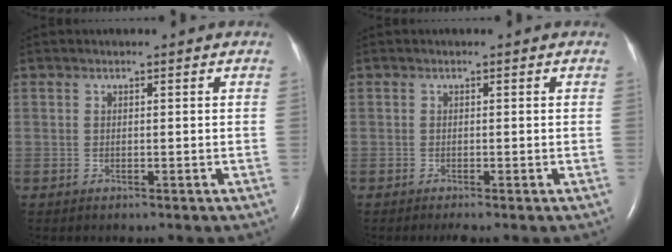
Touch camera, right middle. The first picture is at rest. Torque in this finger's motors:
{"motor_torque": [0.10, -0.10, 0.00, 0.02]}